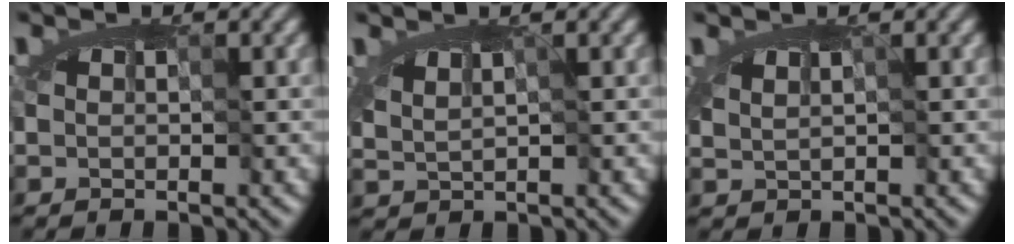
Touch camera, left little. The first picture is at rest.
{"total": 0.9, "force": [0.4, 0.1, 0.8], "torque": [-0.015, -0.004, 0.010]}
{"total": 0.6, "force": [0.4, 0.1, 0.5], "torque": [-0.016, 0.000, 0.011]}